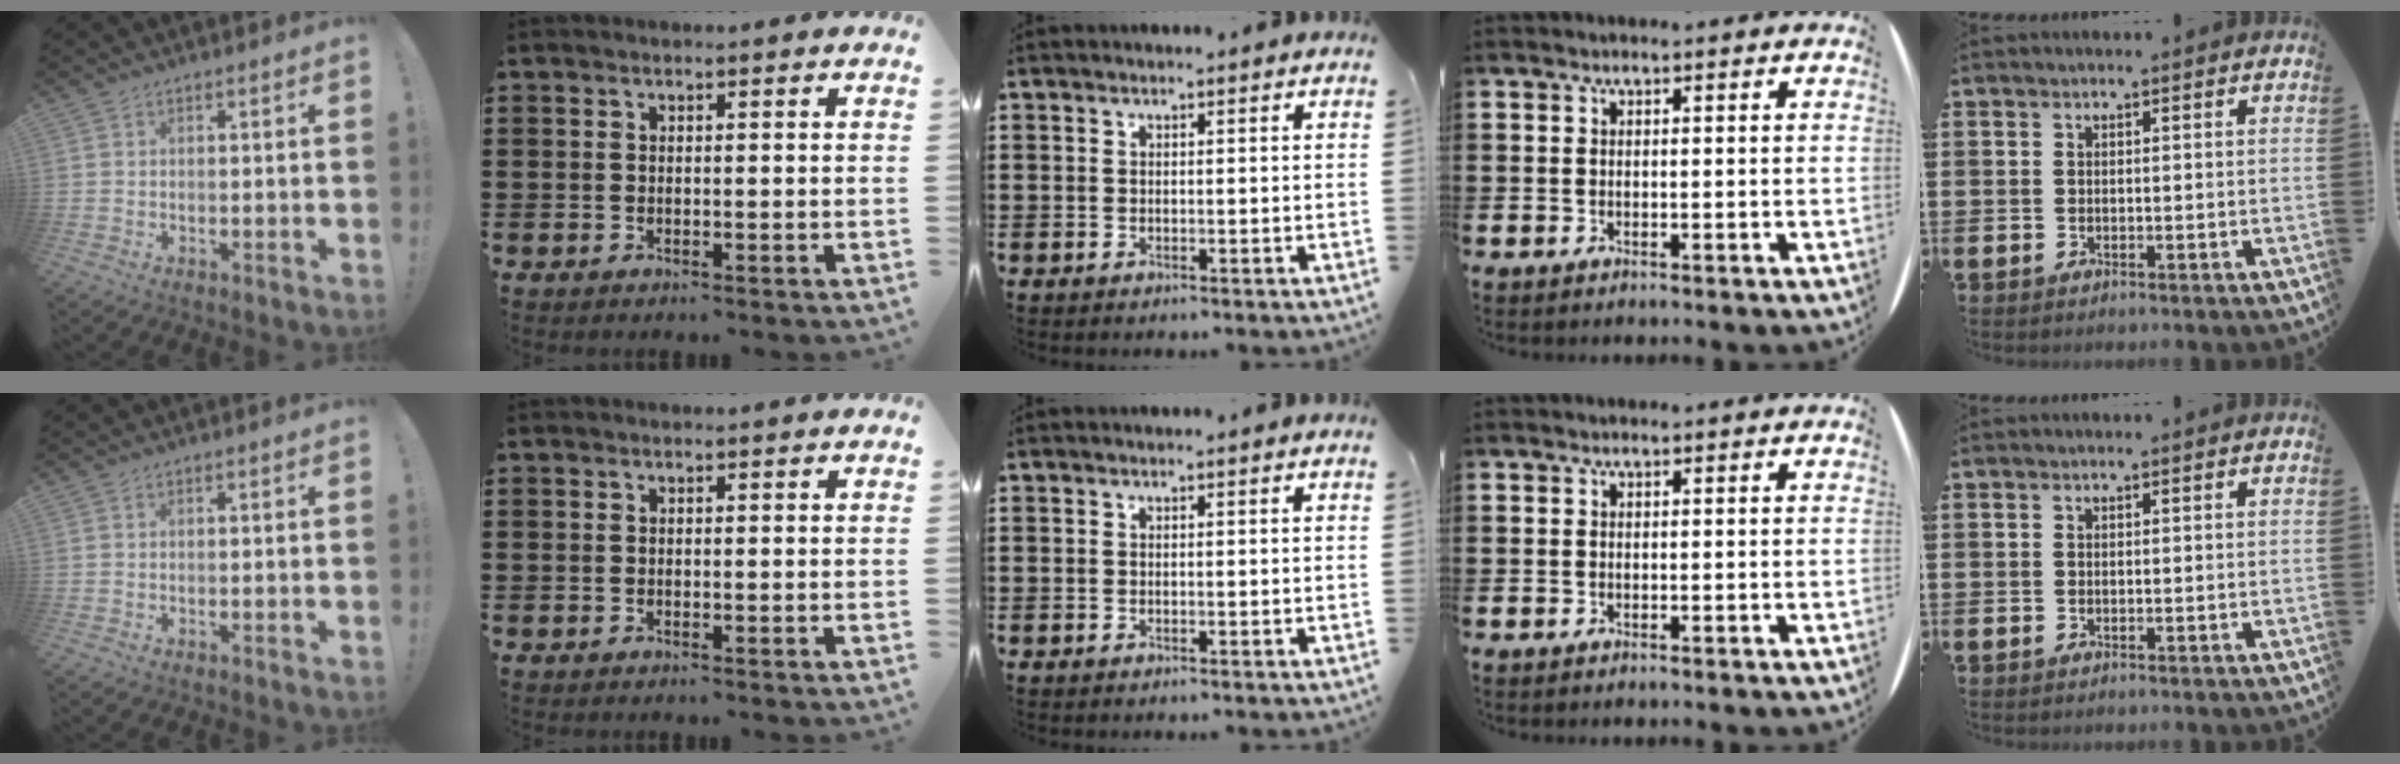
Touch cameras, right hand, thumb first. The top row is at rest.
{}